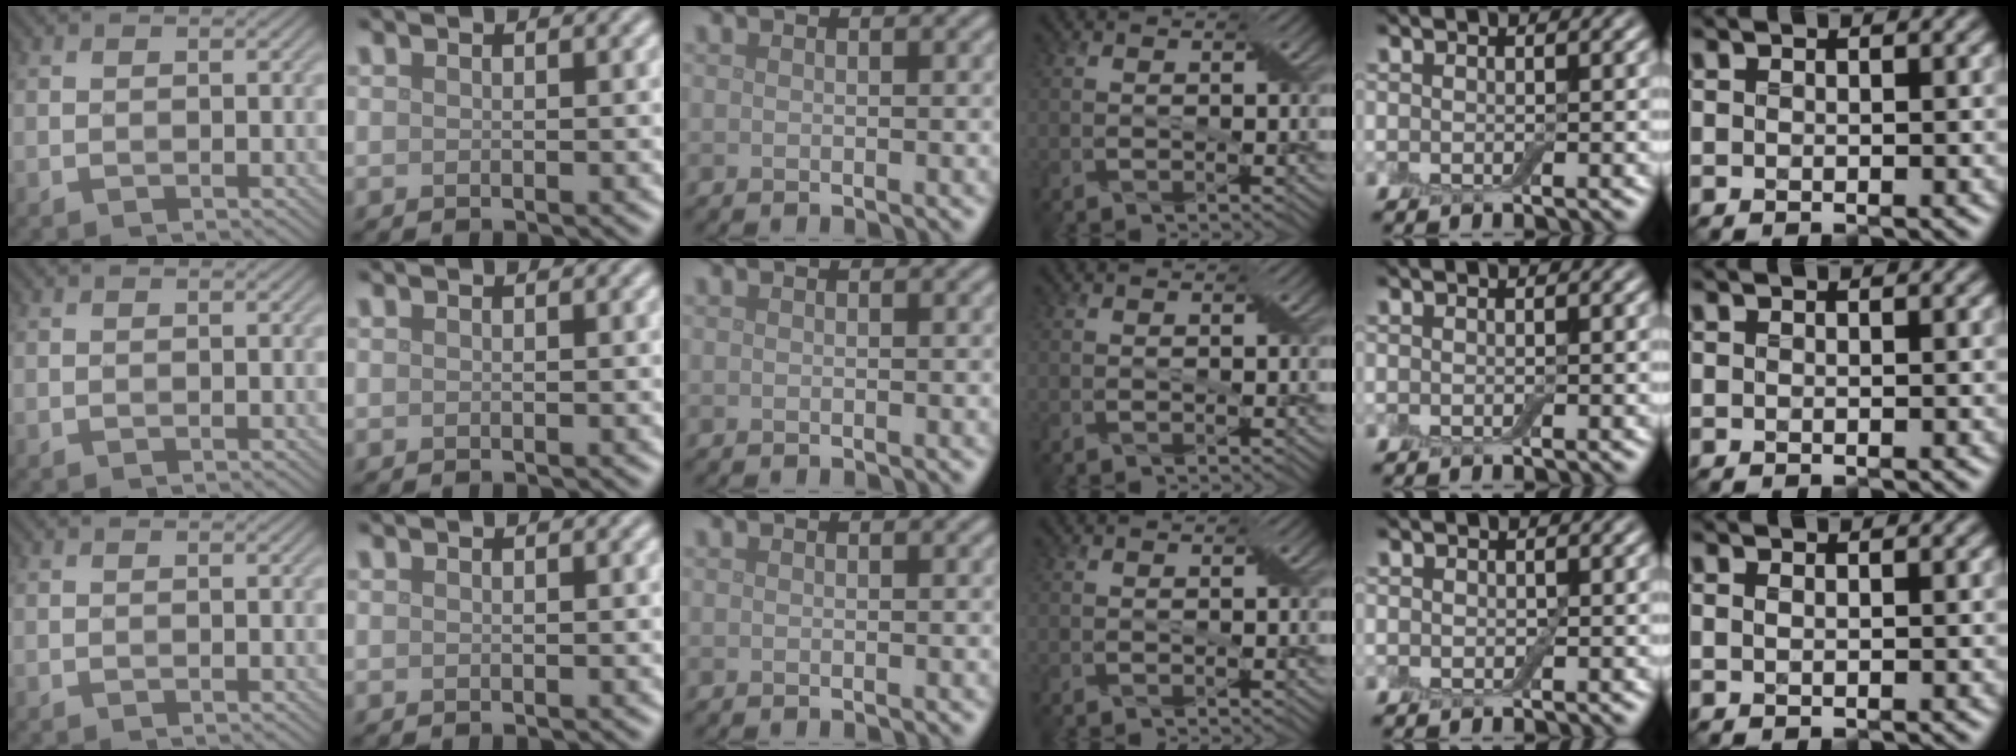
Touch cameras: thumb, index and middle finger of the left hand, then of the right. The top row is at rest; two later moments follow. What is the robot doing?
{"motion": "extract", "object": "drawer"}